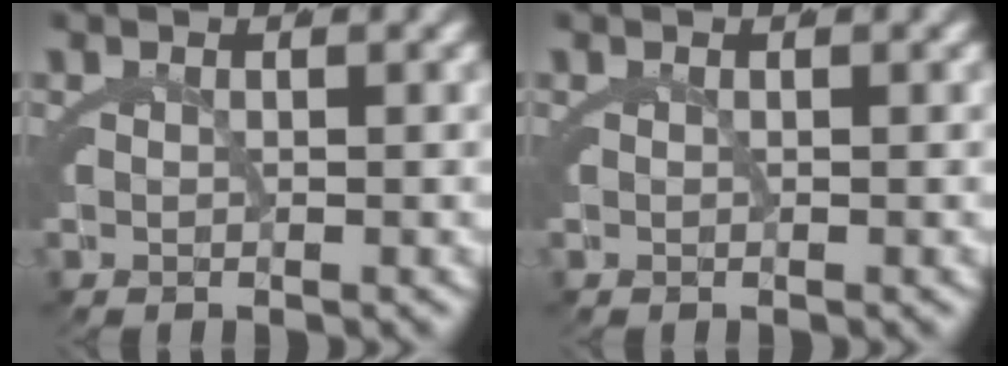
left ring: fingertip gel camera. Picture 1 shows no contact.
{"total": 0.0}